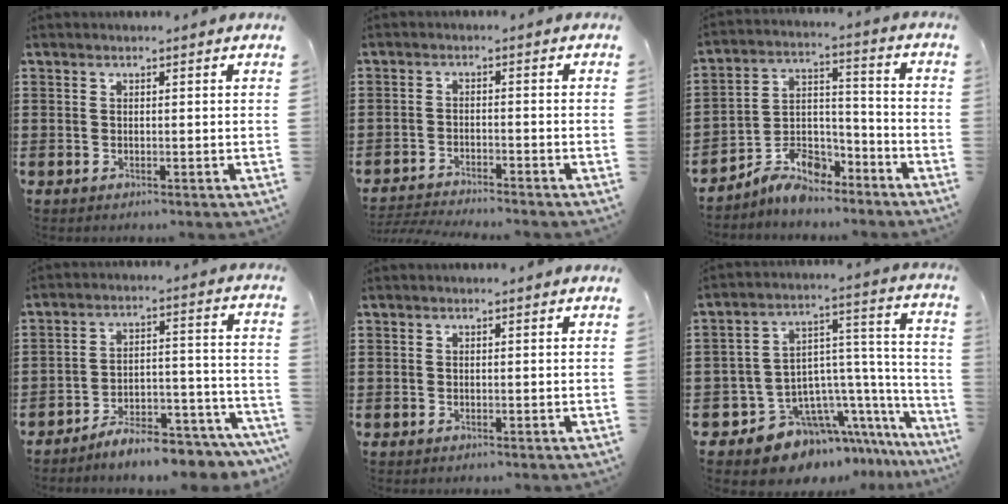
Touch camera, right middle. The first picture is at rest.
{"total": 2.9, "force": [-2.9, 0.0, 0.3], "torque": [-0.008, 0.000, -0.062]}
{"total": 8.1, "force": [-7.4, 2.6, 2.0], "torque": [-0.031, 0.023, -0.142]}
{"total": 7.0, "force": [-6.7, 0.4, 1.8], "torque": [-0.022, 0.017, -0.125]}
{"total": 0.0}
{"total": 10.0, "force": [-7.5, 6.0, 2.8], "torque": [-0.073, 0.000, -0.137]}